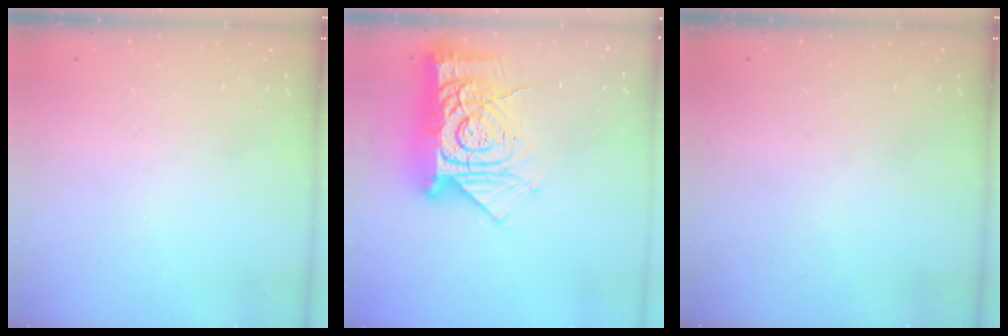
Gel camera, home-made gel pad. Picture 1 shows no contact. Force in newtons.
{"total": 21.4, "press": 21.3, "slide": 2.0}
{"total": 0.0}